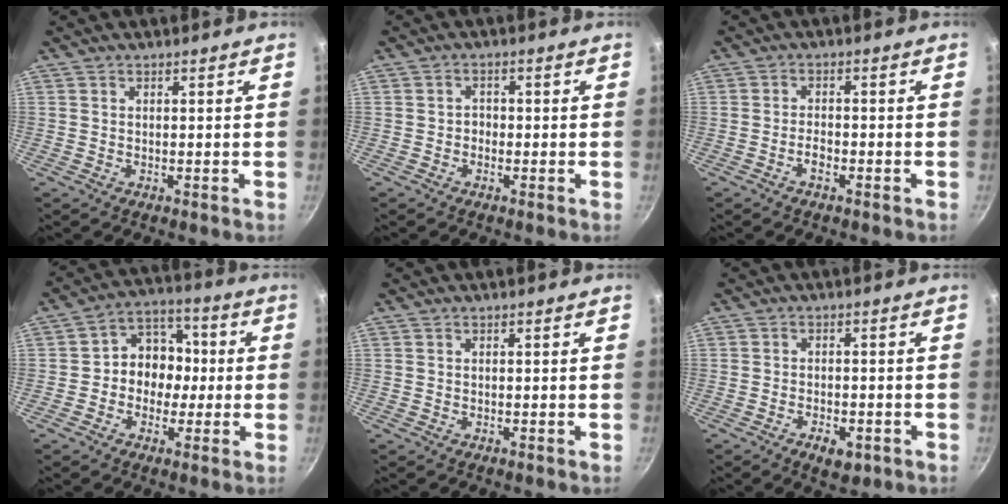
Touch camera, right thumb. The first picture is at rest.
{"total": 1.8, "force": [-0.5, 1.5, 0.7], "torque": [-0.001, 0.008, -0.012]}
{"total": 1.7, "force": [-1.1, 0.6, 1.2], "torque": [-0.022, 0.013, -0.022]}
{"total": 9.9, "force": [-0.6, 8.5, 5.0], "torque": [-0.018, 0.033, -0.027]}
{"total": 0.0}
{"total": 4.8, "force": [-2.4, 2.4, 3.3], "torque": [-0.046, 0.013, -0.031]}